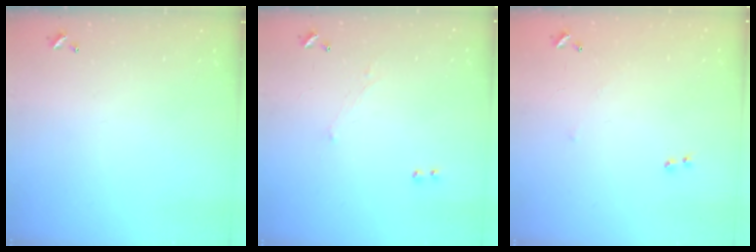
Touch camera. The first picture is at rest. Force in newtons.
{"total": 1.2, "press": 0.8, "slide": 0.9}
{"total": 7.7, "press": 7.7, "slide": 0.8}